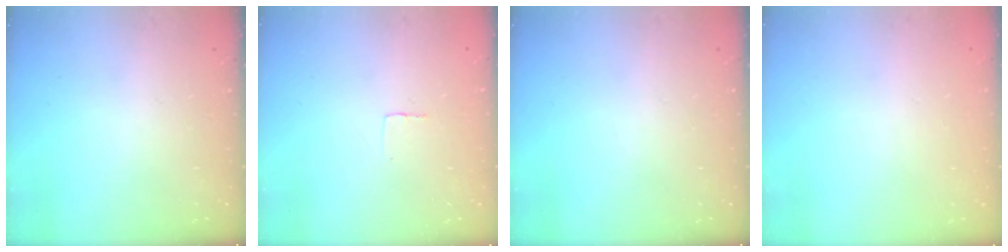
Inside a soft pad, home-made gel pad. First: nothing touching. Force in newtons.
{"total": 2.4, "press": 2.4, "slide": 0.1}
{"total": 0.0}
{"total": 0.0}